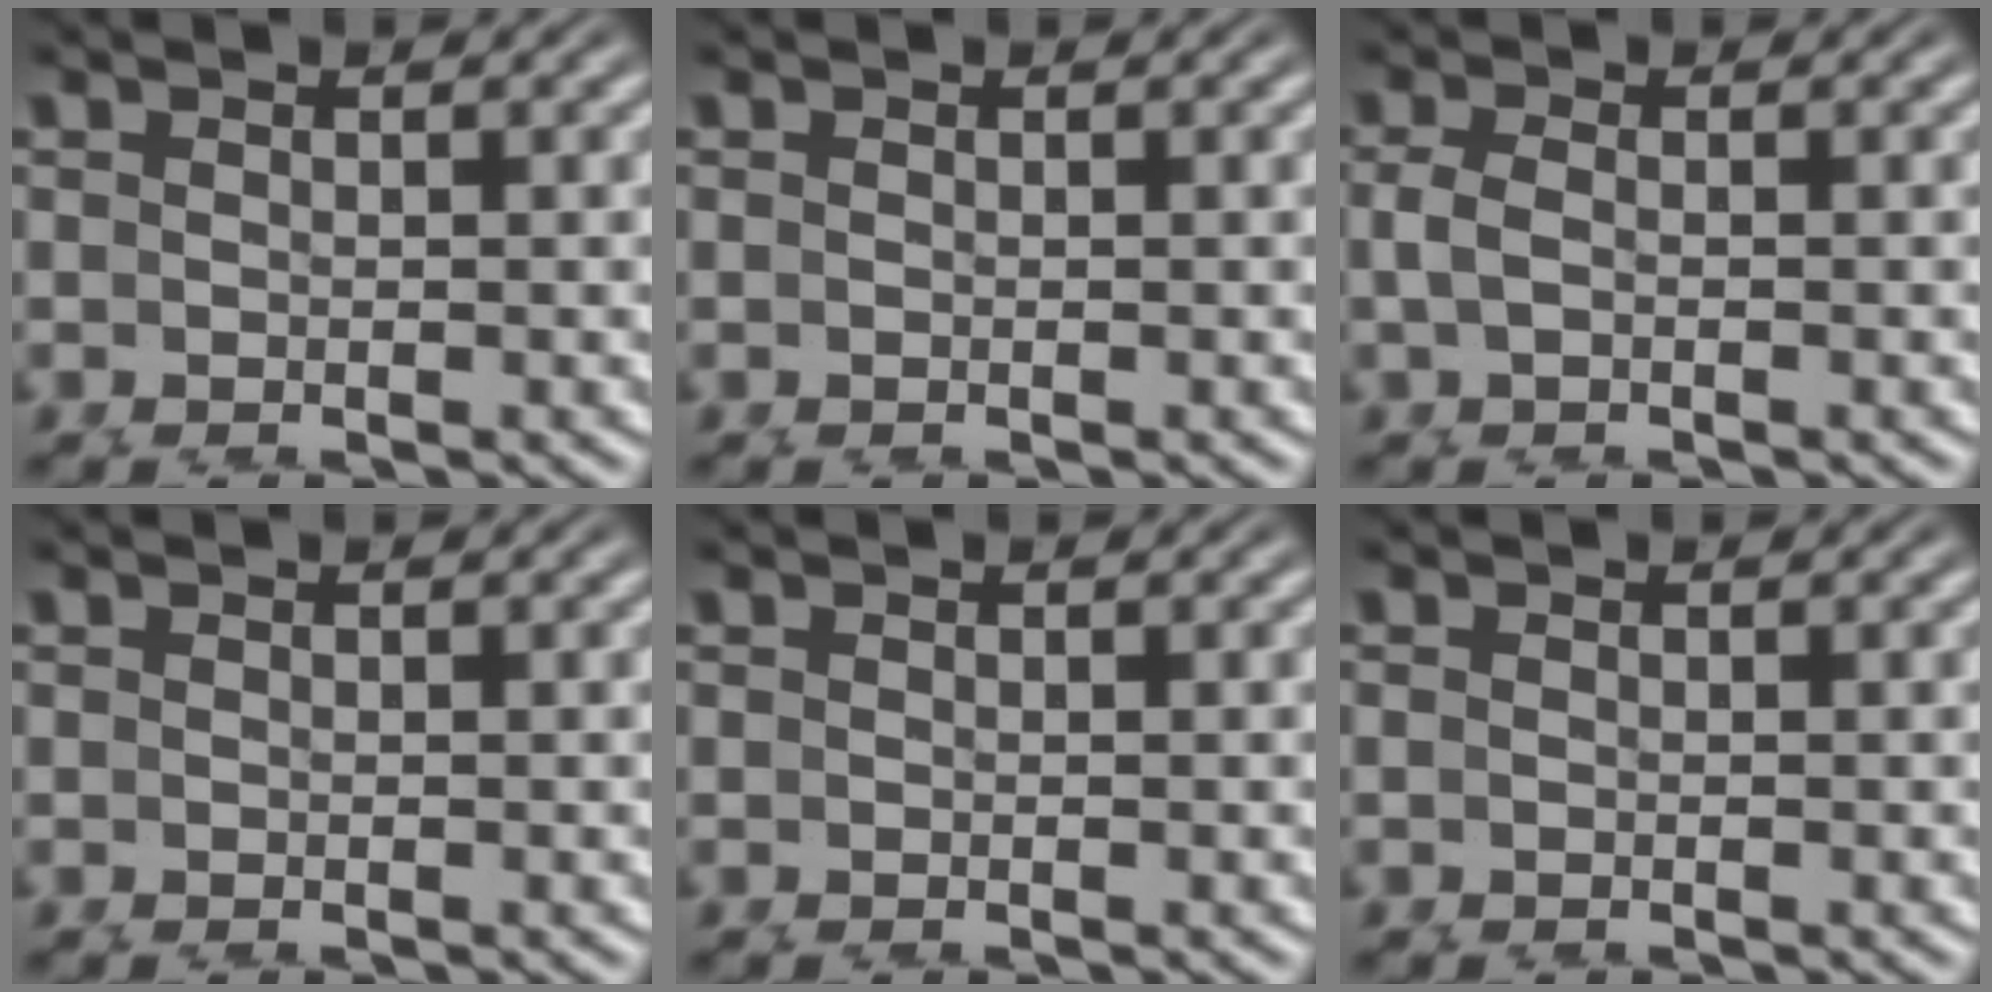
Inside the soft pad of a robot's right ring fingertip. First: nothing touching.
{"total": 0.0}
{"total": 1.8, "force": [0.3, 0.8, 1.5], "torque": [-0.043, -0.011, 0.013]}
{"total": 0.0}
{"total": 0.0}
{"total": 0.0}